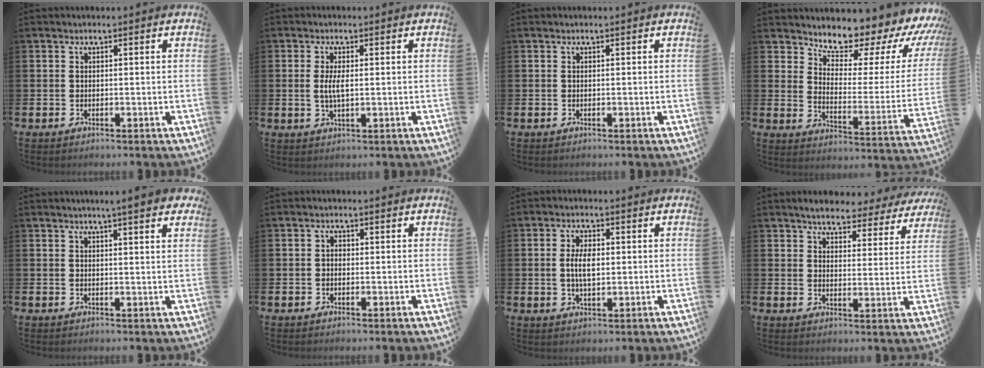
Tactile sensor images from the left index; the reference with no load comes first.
{"total": 2.9, "force": [0.4, 1.1, 2.6], "torque": [-0.053, 0.004, 0.004]}
{"total": 0.0}
{"total": 8.9, "force": [8.3, 2.7, 1.6], "torque": [-0.054, -0.077, 0.137]}
{"total": 3.5, "force": [2.9, 0.1, 1.9], "torque": [-0.022, -0.016, 0.047]}
{"total": 1.1, "force": [-0.2, 0.9, 0.6], "torque": [-0.007, 0.005, -0.006]}
{"total": 4.2, "force": [0.5, 2.0, 3.6], "torque": [-0.051, -0.001, 0.002]}
{"total": 4.8, "force": [4.6, 1.0, 1.0], "torque": [-0.033, -0.026, 0.076]}